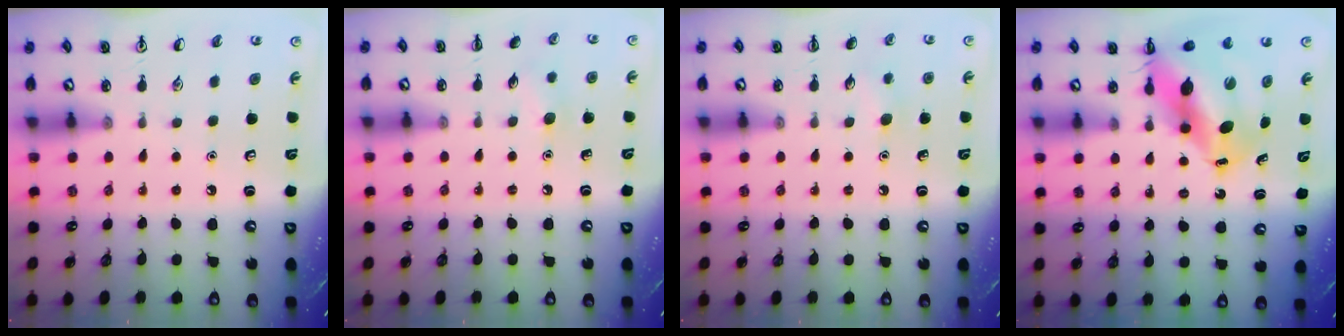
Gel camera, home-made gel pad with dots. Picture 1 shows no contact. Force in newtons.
{"total": 6.0, "press": 5.8, "slide": 1.5}
{"total": 6.1, "press": 6.0, "slide": 1.4}
{"total": 13.7, "press": 13.1, "slide": 3.9}